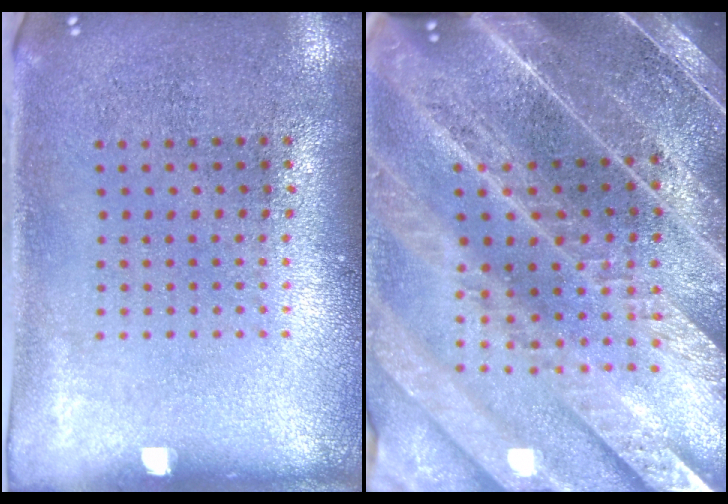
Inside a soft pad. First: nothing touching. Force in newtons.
{"total": 4.5, "press": 4.0, "slide": 2.0}